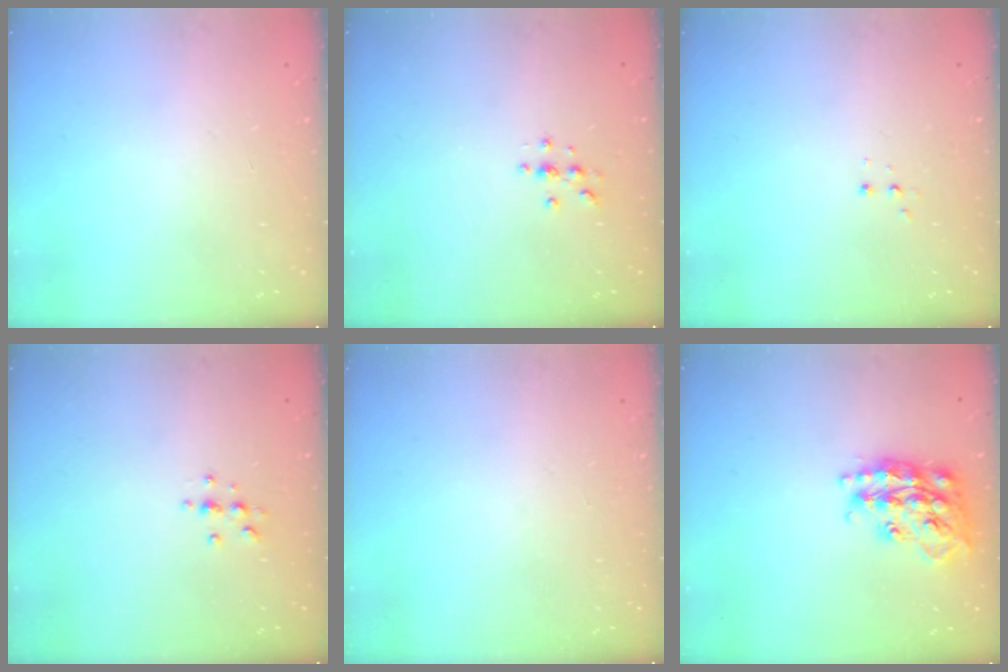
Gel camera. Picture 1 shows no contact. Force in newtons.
{"total": 2.7, "press": 2.7, "slide": 0.3}
{"total": 2.8, "press": 2.7, "slide": 0.5}
{"total": 4.9, "press": 4.9, "slide": 0.6}
{"total": 0.0}
{"total": 19.8, "press": 19.7, "slide": 1.2}